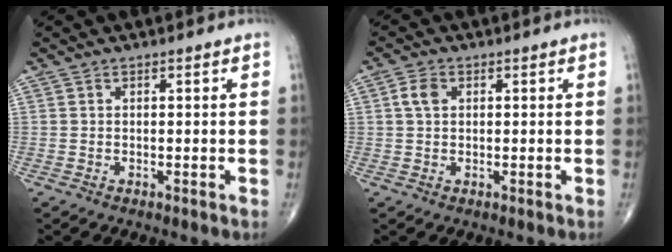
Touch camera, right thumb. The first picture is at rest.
{"total": 3.0, "force": [0.7, 2.1, 2.0], "torque": [-0.039, 0.005, 0.012]}